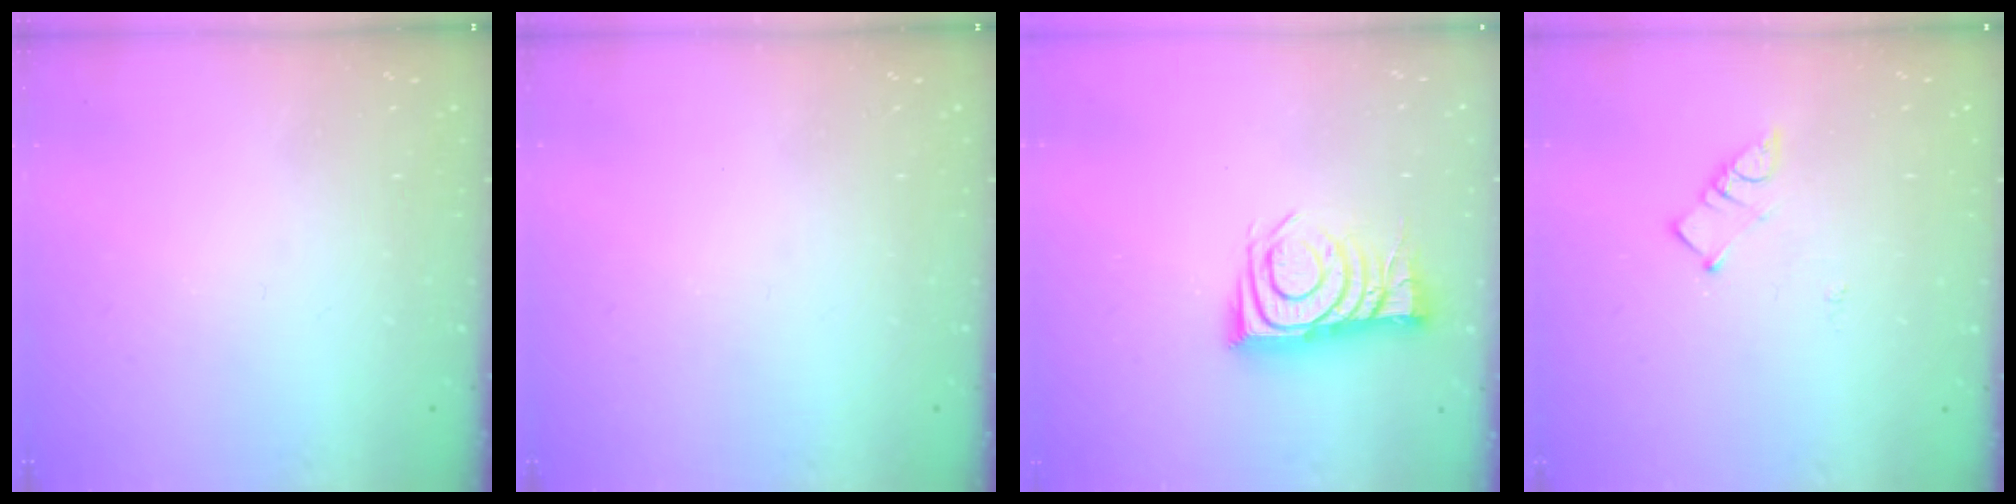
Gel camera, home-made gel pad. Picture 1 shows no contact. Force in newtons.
{"total": 0.0}
{"total": 11.2, "press": 11.2, "slide": 0.5}
{"total": 3.6, "press": 3.5, "slide": 0.4}